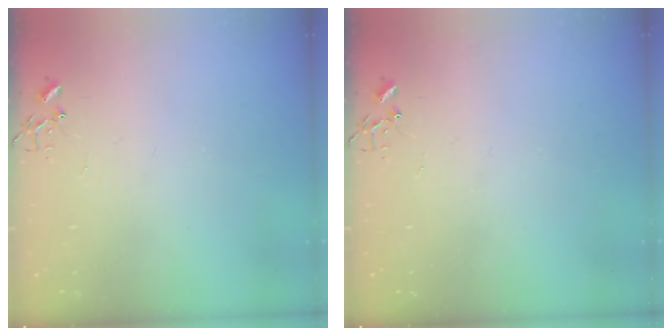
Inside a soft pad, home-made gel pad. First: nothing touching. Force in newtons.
{"total": 0.0}